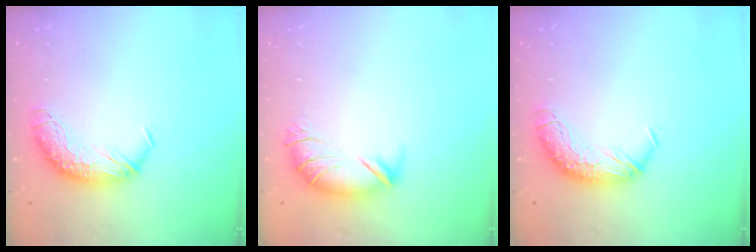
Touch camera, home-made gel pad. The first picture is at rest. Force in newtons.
{"total": 4.2, "press": 3.7, "slide": 2.1}
{"total": 0.0}